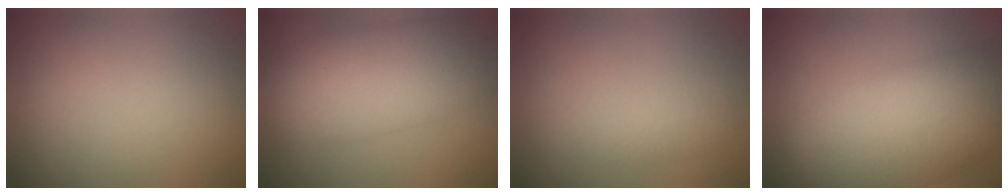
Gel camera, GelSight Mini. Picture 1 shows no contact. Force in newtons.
{"total": 8.3, "press": 8.2, "slide": 0.3}
{"total": 1.6, "press": 1.6, "slide": 0.2}
{"total": 11.2, "press": 11.2, "slide": 0.6}